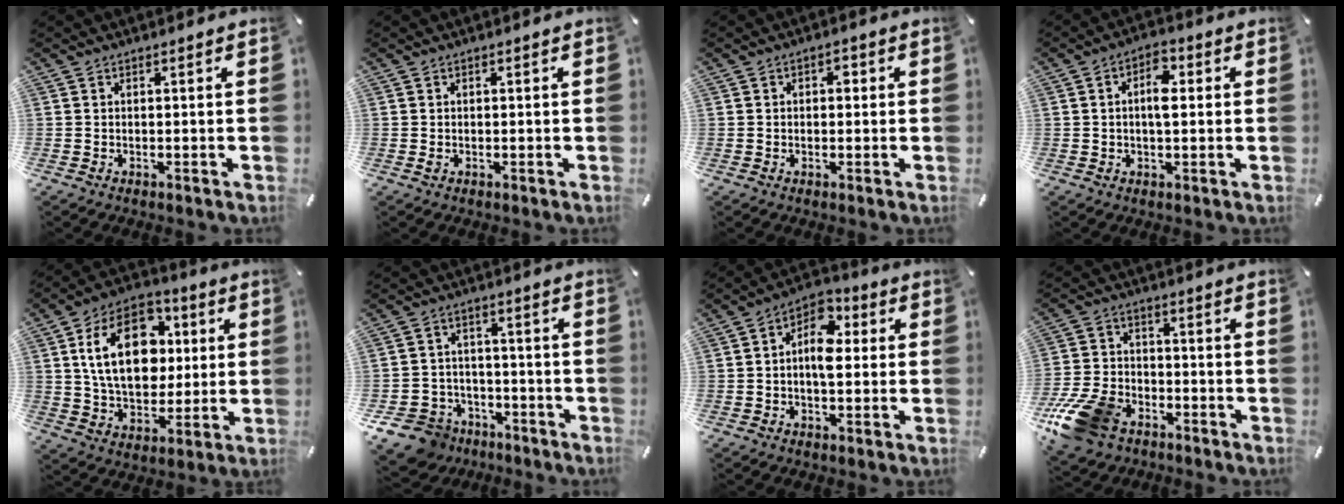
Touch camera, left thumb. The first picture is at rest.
{"total": 0.8, "force": [-0.1, 0.6, 0.5], "torque": [-0.009, 0.001, -0.002]}
{"total": 2.1, "force": [-0.3, 1.7, 1.1], "torque": [-0.015, 0.007, -0.012]}
{"total": 5.7, "force": [0.7, 3.0, 4.8], "torque": [-0.070, 0.002, 0.005]}
{"total": 19.2, "force": [3.5, 13.5, 13.2], "torque": [-0.235, 0.010, 0.061]}
{"total": 9.6, "force": [-6.1, 7.1, 2.2], "torque": [-0.062, 0.042, -0.113]}
{"total": 8.6, "force": [0.7, 5.6, 6.5], "torque": [-0.095, -0.004, 0.009]}
{"total": 13.8, "force": [-8.0, 8.9, 6.9], "torque": [-0.140, 0.051, -0.143]}